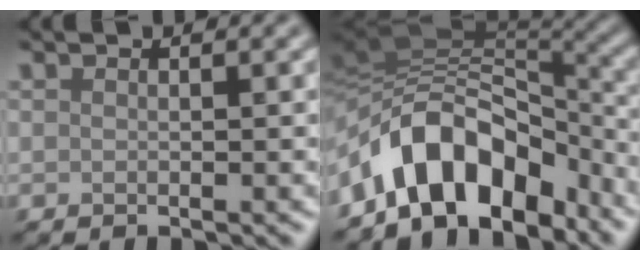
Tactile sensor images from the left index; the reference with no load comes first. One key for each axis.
{"total": 10.2, "fx": -5.2, "fy": 6.1, "fz": 6.3, "tx": -0.088, "ty": 0.022, "tz": -0.090}